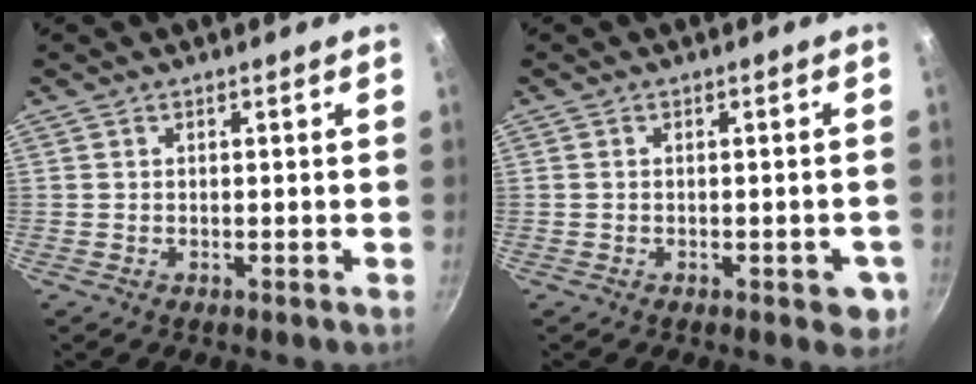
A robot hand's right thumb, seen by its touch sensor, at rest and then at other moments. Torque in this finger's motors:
{"motor_torque": [-0.18, -0.01, -0.15, 0.07, 0.00]}